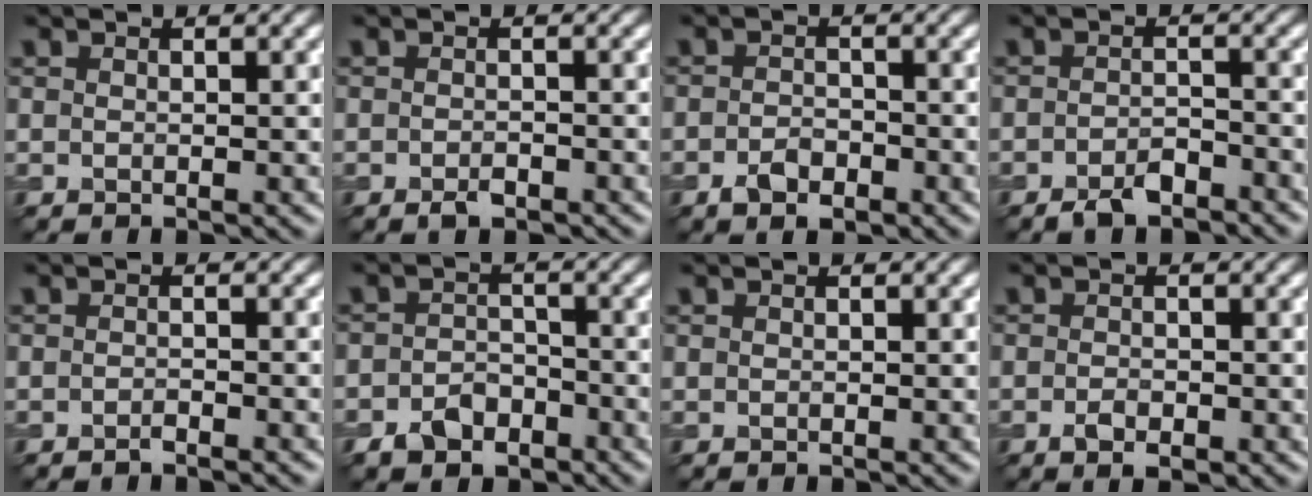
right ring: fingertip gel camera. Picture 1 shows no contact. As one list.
[{"total": 1.4, "force": [-1.0, 0.6, 0.8], "torque": [-0.015, -0.002, -0.018]}, {"total": 2.3, "force": [-1.3, 1.3, 1.3], "torque": [-0.021, 0.002, -0.026]}, {"total": 2.7, "force": [-2.1, 1.0, 1.3], "torque": [-0.021, 0.003, -0.041]}, {"total": 0.9, "force": [-0.8, 0.1, 0.4], "torque": [-0.006, 0.001, -0.014]}, {"total": 3.2, "force": [-2.2, 2.1, 1.1], "torque": [-0.015, 0.002, -0.044]}, {"total": 0.0}, {"total": 1.7, "force": [-0.8, 0.9, 1.3], "torque": [-0.022, -0.003, -0.015]}]